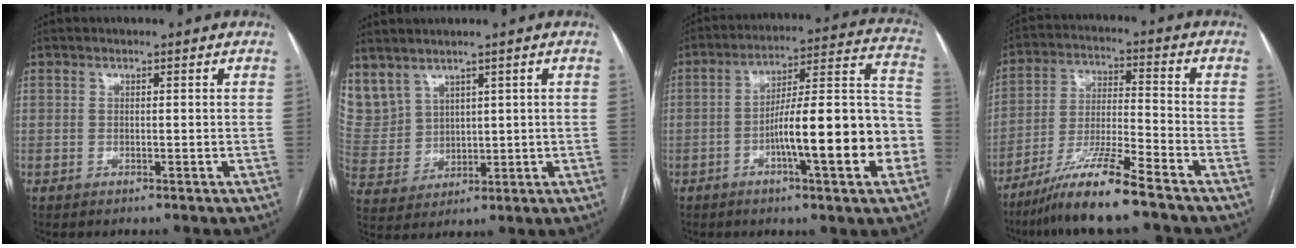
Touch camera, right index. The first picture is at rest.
{"total": 10.2, "force": [6.7, 7.1, 3.0], "torque": [-0.096, 0.025, 0.166]}
{"total": 18.9, "force": [-5.2, 2.5, 17.9], "torque": [-0.230, 0.027, -0.073]}
{"total": 11.1, "force": [-8.4, -0.5, 7.2], "torque": [-0.140, -0.024, -0.158]}